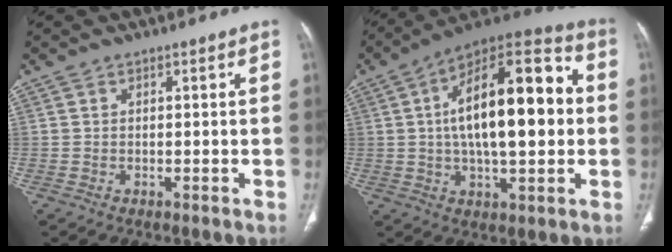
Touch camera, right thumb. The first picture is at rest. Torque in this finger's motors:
{"motor_torque": [2.40, 2.61, 2.13, 0.12, 0.28]}